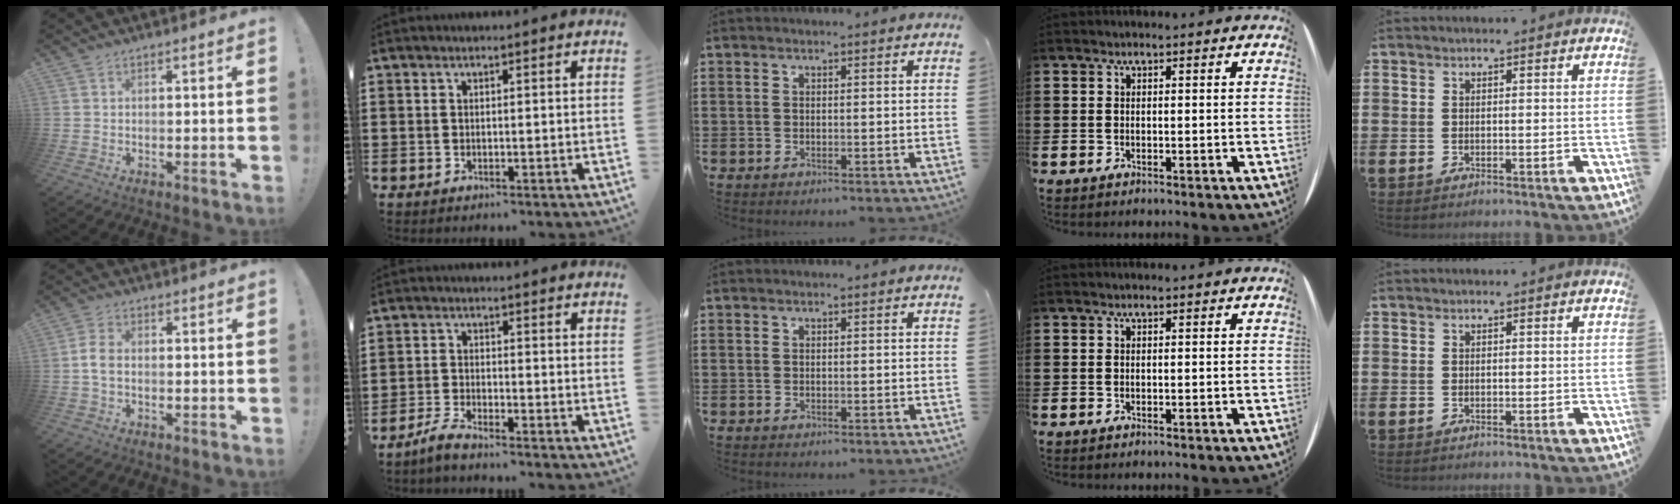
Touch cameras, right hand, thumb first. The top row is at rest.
{"thumb": {"total": 4.8, "force": [-0.6, 3.0, 3.7], "torque": [-0.083, 0.012, -0.010]}, "index": {"total": 2.8, "force": [-2.6, -0.1, 1.0], "torque": [-0.036, 0.000, -0.055]}}